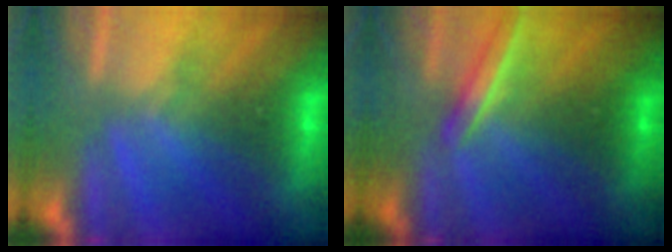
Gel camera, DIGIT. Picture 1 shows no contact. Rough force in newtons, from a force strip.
{"total": 1.8}